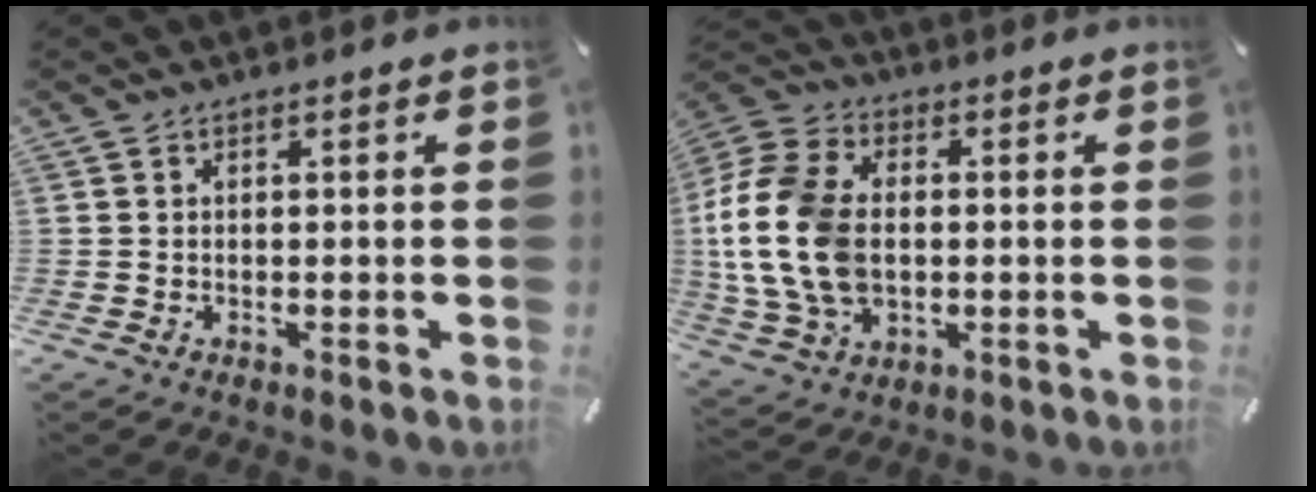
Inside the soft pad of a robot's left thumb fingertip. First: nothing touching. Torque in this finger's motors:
{"motor_torque": [2.21, 2.80, 1.68, -1.09, 0.40]}